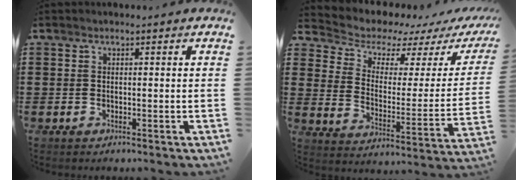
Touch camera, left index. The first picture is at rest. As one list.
[{"total": 4.8, "force": [4.2, 2.1, 0.7], "torque": [-0.048, -0.035, 0.070]}]